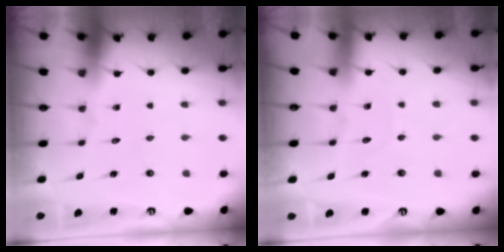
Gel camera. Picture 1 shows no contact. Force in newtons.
{"total": 2.8, "press": 2.7, "slide": 0.4}